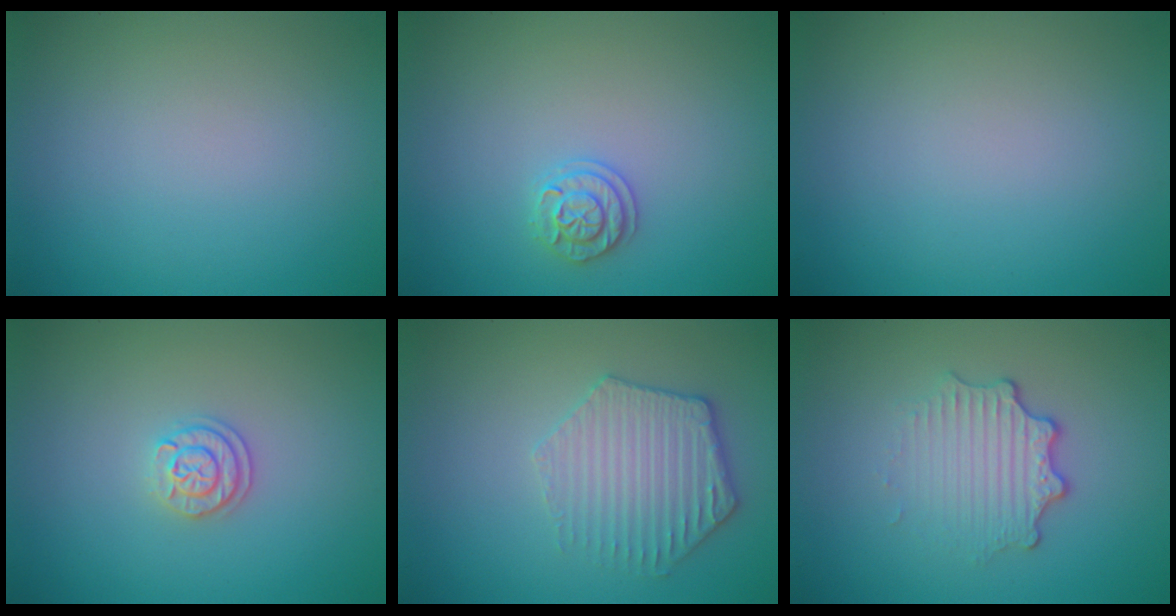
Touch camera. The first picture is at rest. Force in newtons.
{"total": 1.8, "press": 1.8, "slide": 0.5}
{"total": 0.0}
{"total": 2.0, "press": 1.9, "slide": 0.8}
{"total": 3.5, "press": 3.4, "slide": 0.4}
{"total": 3.3, "press": 2.5, "slide": 2.2}